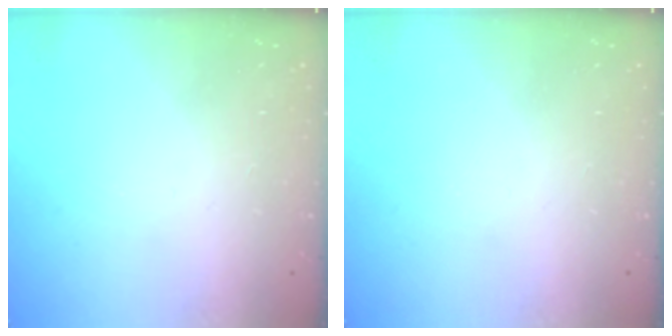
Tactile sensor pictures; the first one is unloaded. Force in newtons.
{"total": 0.0}